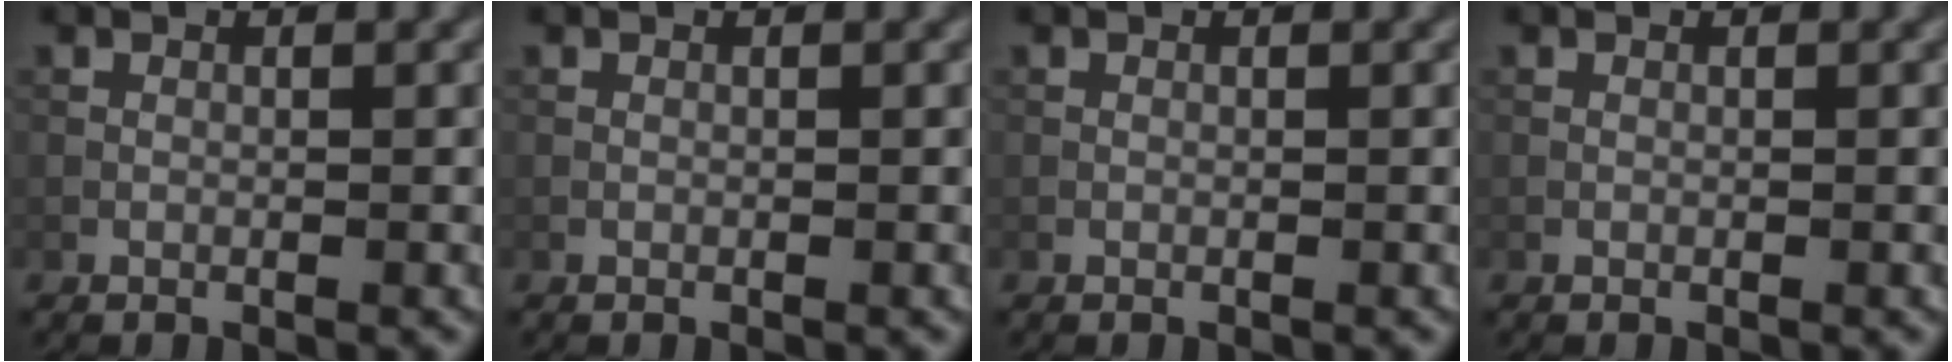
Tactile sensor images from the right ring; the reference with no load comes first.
{"total": 0.0}
{"total": 0.0}
{"total": 0.0}